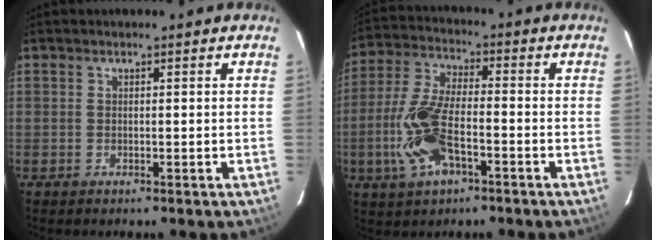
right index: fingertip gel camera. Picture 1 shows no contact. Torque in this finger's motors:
{"motor_torque": [0.38, -0.12, 0.42, 0.21]}